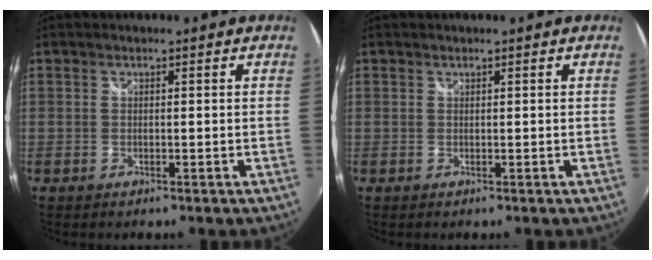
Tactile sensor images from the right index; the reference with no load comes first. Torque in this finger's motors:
{"motor_torque": [0.16, 0.14, 0.03, 0.01]}